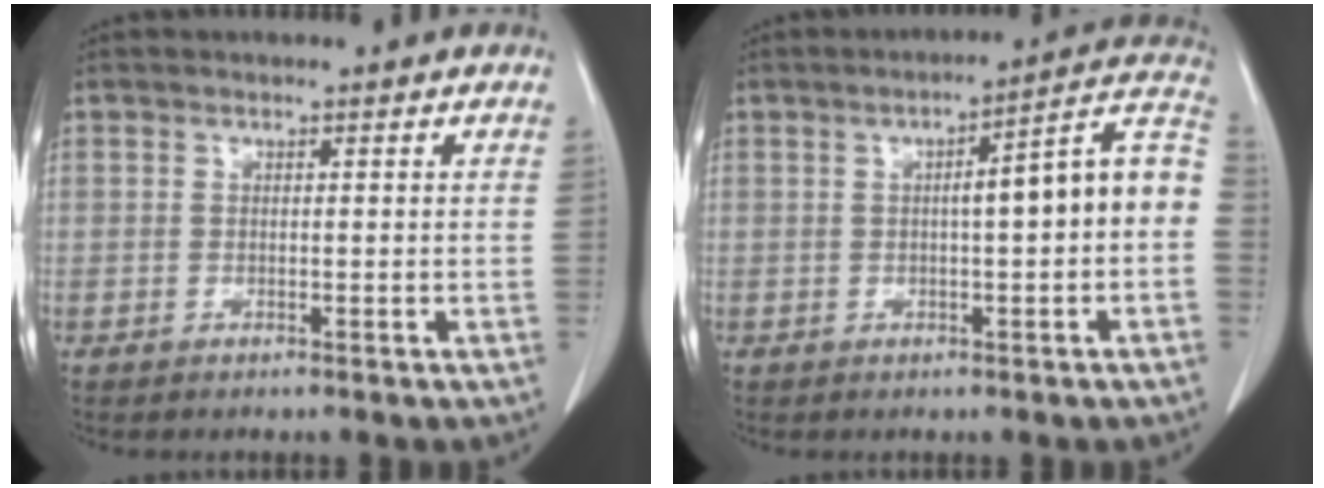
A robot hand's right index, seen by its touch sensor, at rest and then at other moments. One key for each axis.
{"total": 10.9, "fx": -0.3, "fy": 1.0, "fz": 10.8, "tx": -0.142, "ty": 0.037, "tz": -0.007}